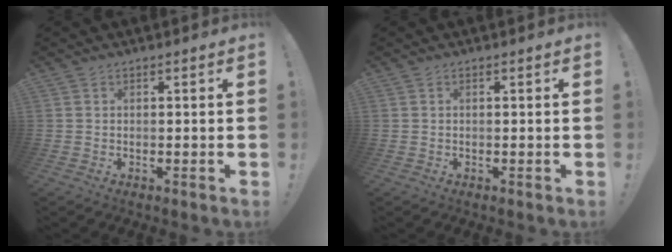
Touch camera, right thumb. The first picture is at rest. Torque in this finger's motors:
{"motor_torque": [0.00, 0.01, 0.03, 0.01, 0.00]}